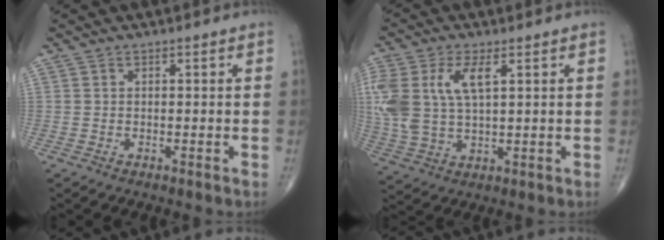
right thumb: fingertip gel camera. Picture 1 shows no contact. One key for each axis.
{"total": 14.2, "fx": 3.9, "fy": 7.2, "fz": 11.6, "tx": -0.273, "ty": 0.004, "tz": 0.081}